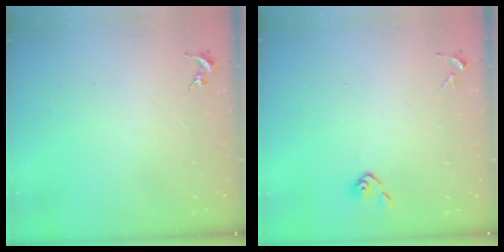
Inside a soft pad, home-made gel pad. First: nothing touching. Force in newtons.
{"total": 3.6, "press": 3.6, "slide": 0.8}